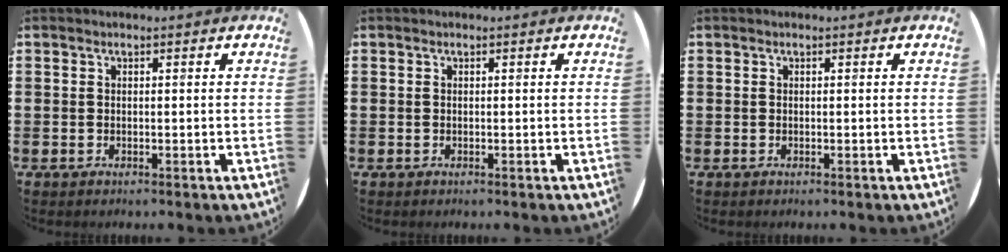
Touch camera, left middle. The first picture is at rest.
{"total": 0.0}
{"total": 0.0}